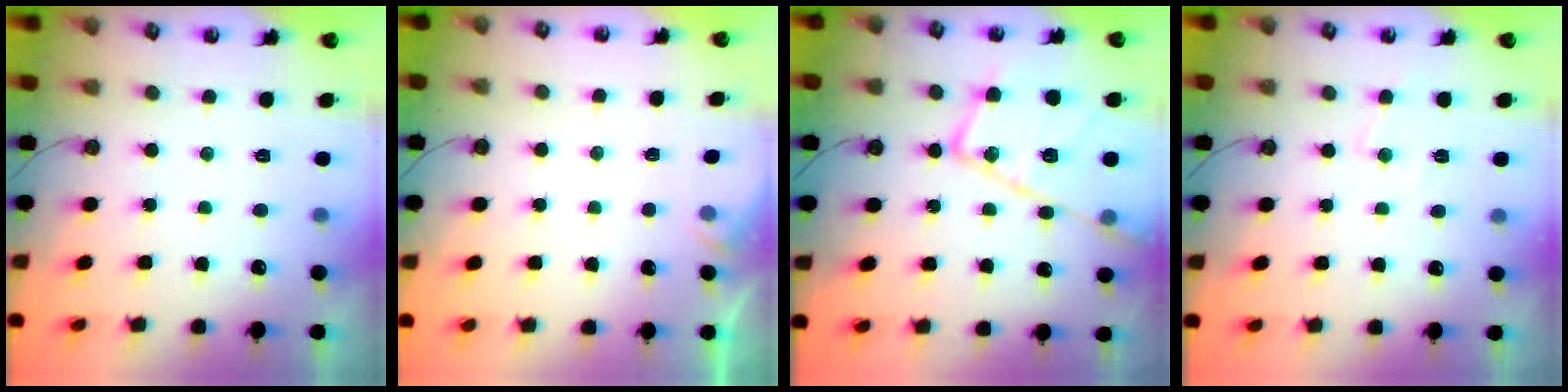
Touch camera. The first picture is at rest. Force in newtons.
{"total": 2.2, "press": 2.1, "slide": 0.4}
{"total": 21.1, "press": 21.0, "slide": 2.3}
{"total": 6.0, "press": 6.0, "slide": 0.7}